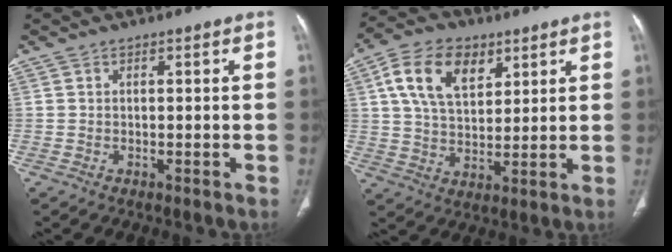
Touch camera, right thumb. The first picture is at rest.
{"total": 12.8, "force": [5.5, 7.9, 8.5], "torque": [-0.136, -0.011, 0.102]}